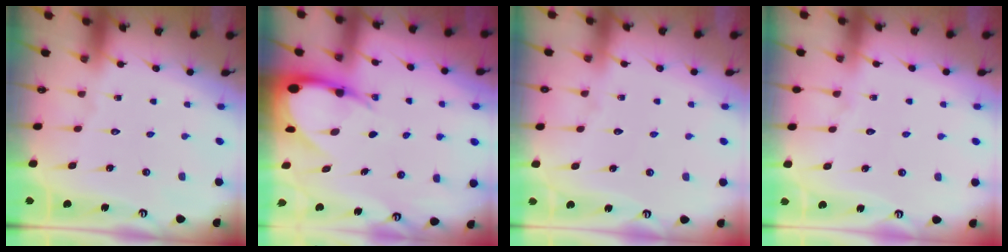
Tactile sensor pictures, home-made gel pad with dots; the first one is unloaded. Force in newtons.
{"total": 7.4, "press": 7.3, "slide": 0.8}
{"total": 2.8, "press": 2.8, "slide": 0.4}
{"total": 4.2, "press": 4.2, "slide": 0.5}